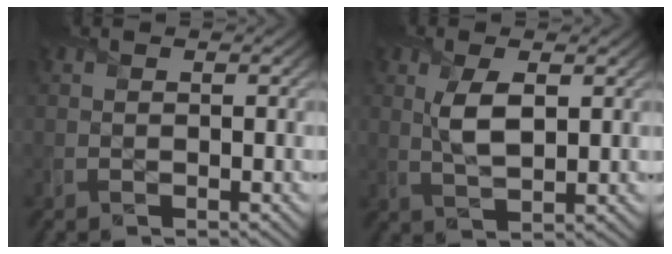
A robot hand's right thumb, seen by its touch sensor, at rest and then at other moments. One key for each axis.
{"total": 4.6, "fx": 1.2, "fy": 1.9, "fz": 4.1, "tx": -0.095, "ty": 0.001, "tz": 0.024}